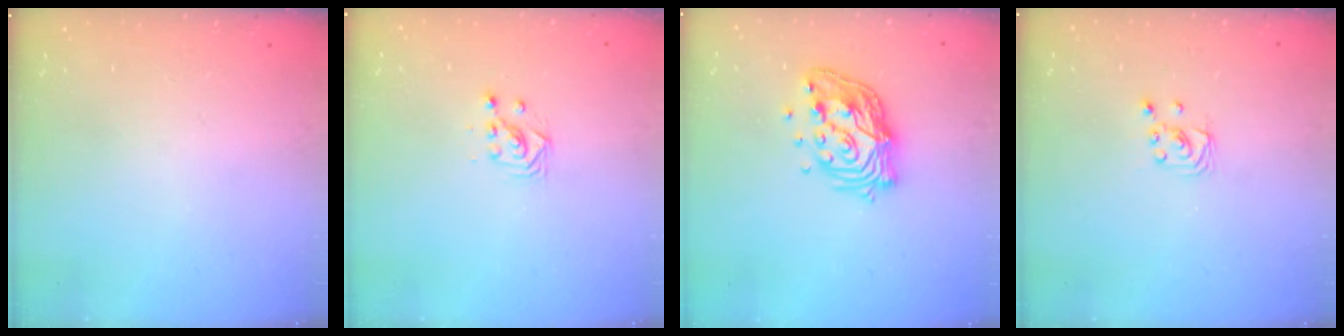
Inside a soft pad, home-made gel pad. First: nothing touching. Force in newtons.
{"total": 3.0, "press": 3.0, "slide": 0.1}
{"total": 14.4, "press": 14.3, "slide": 1.0}
{"total": 2.2, "press": 2.2, "slide": 0.2}